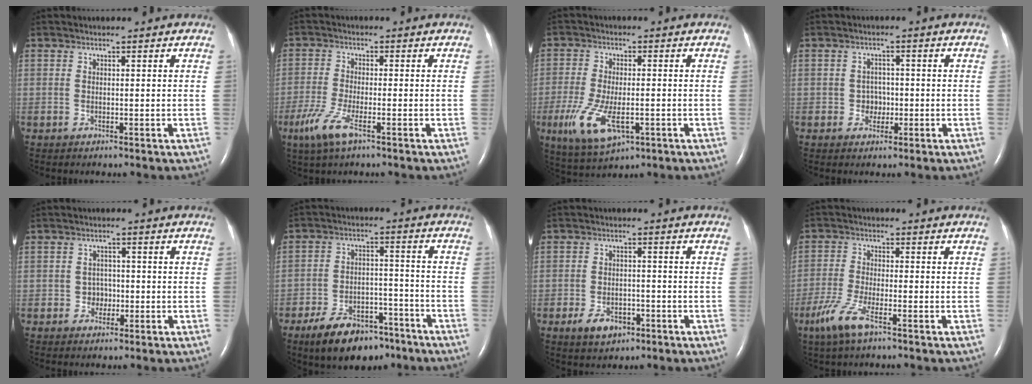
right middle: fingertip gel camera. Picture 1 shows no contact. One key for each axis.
{"total": 5.7, "fx": -3.2, "fy": 1.1, "fz": 4.6, "tx": -0.113, "ty": -0.014, "tz": -0.063}
{"total": 9.8, "fx": -3.5, "fy": 3.9, "fz": 8.3, "tx": -0.169, "ty": -0.019, "tz": -0.053}
{"total": 2.4, "fx": -0.6, "fy": 2.1, "fz": 0.9, "tx": -0.008, "ty": 0.006, "tz": -0.008}
{"total": 2.1, "fx": -0.7, "fy": 1.9, "fz": 0.7, "tx": -0.006, "ty": 0.007, "tz": -0.011}
{"total": 12.1, "fx": -8.7, "fy": 5.7, "fz": 6.1, "tx": -0.102, "ty": 0.006, "tz": -0.141}
{"total": 5.0, "fx": -2.7, "fy": 3.0, "fz": 2.9, "tx": -0.050, "ty": 0.002, "tz": -0.036}
{"total": 6.2, "fx": -3.7, "fy": 1.1, "fz": 4.8, "tx": -0.116, "ty": -0.013, "tz": -0.074}